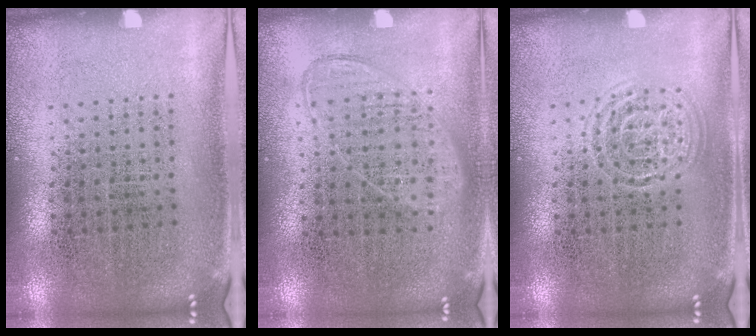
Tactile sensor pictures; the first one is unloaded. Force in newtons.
{"total": 0.9, "press": 0.9, "slide": 0.4}
{"total": 1.5, "press": 1.5, "slide": 0.3}